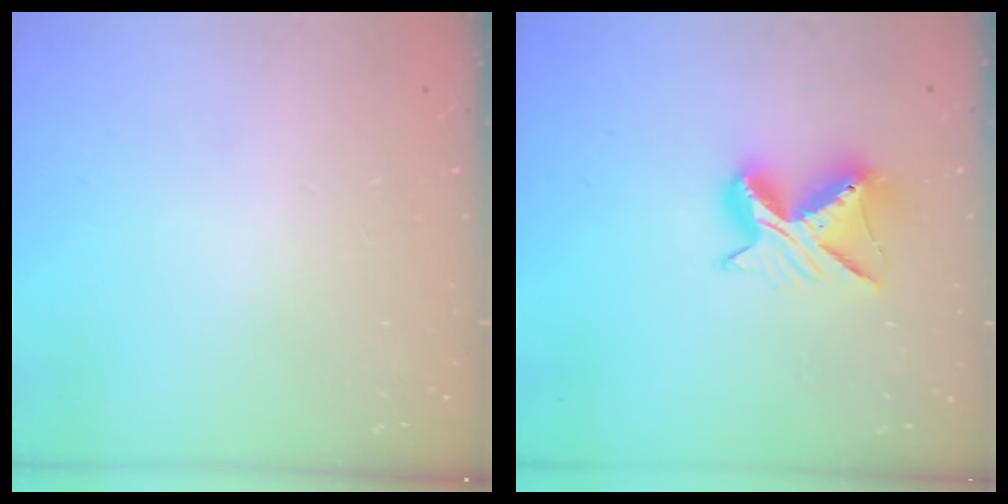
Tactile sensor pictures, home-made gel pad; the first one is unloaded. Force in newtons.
{"total": 9.4, "press": 9.4, "slide": 0.2}